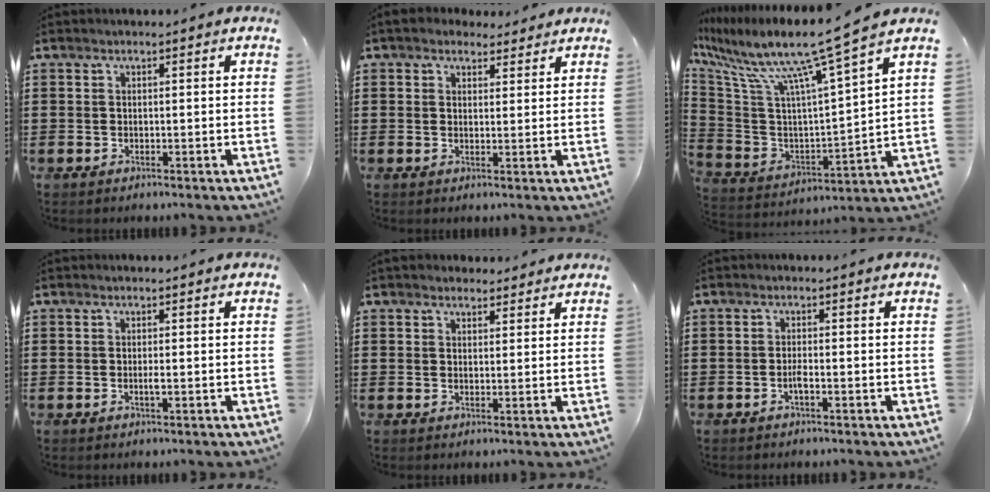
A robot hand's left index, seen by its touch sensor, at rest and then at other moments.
{"total": 3.1, "force": [2.6, 1.6, 0.6], "torque": [-0.020, 0.001, 0.048]}
{"total": 11.6, "force": [8.9, -0.5, 7.4], "torque": [-0.171, -0.071, 0.137]}
{"total": 1.0, "force": [-0.2, -0.1, 1.0], "torque": [-0.018, -0.005, -0.003]}
{"total": 2.4, "force": [2.1, 1.0, 0.3], "torque": [-0.003, 0.000, 0.039]}
{"total": 1.6, "force": [-0.7, 0.2, 1.5], "torque": [-0.028, -0.001, -0.011]}